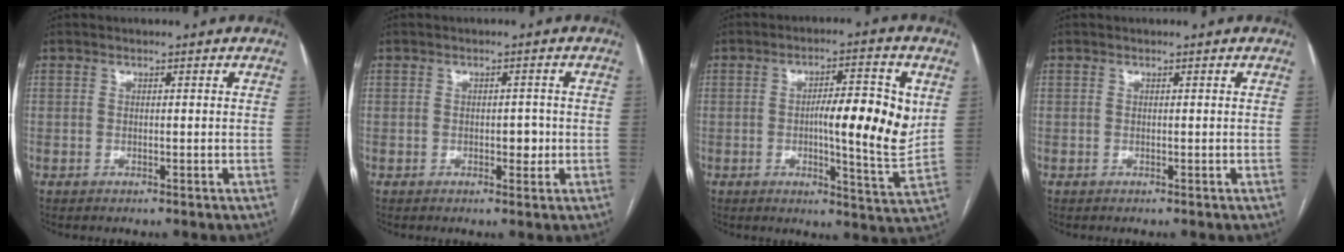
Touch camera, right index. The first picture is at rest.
{"total": 2.5, "force": [-0.5, 1.4, 2.0], "torque": [-0.025, 0.004, -0.004]}
{"total": 11.9, "force": [1.2, 1.9, 11.7], "torque": [-0.167, 0.005, 0.014]}
{"total": 0.0}